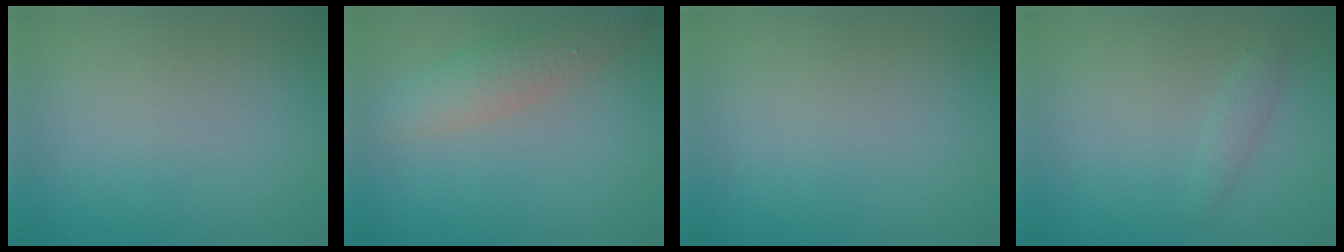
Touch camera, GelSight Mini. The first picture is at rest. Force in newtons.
{"total": 3.7, "press": 3.7, "slide": 0.2}
{"total": 0.0}
{"total": 1.1, "press": 1.1, "slide": 0.0}